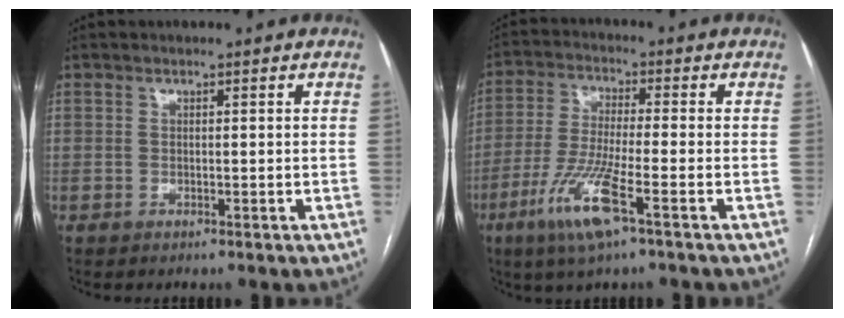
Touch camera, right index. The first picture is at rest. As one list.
[{"total": 10.3, "force": [-5.0, 0.5, 9.0], "torque": [-0.192, -0.021, -0.099]}]